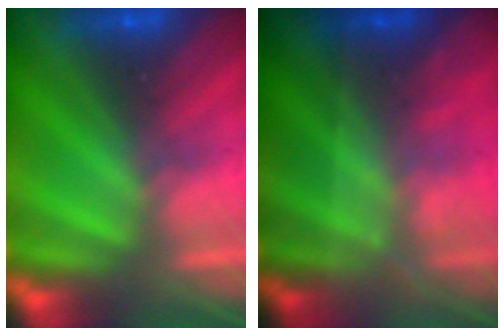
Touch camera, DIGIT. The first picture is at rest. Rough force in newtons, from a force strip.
{"total": 1.7}